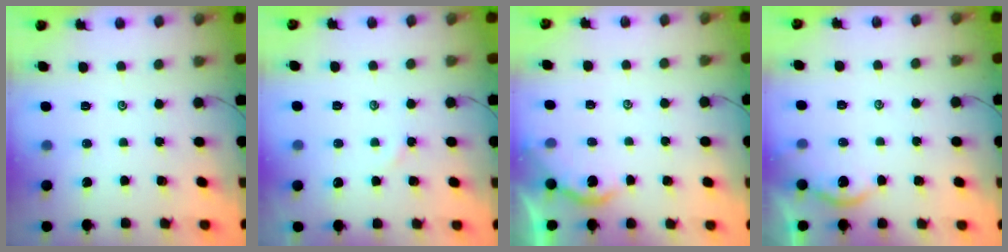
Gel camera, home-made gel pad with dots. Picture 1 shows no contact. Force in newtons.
{"total": 2.5, "press": 2.5, "slide": 0.4}
{"total": 1.8, "press": 1.8, "slide": 0.1}
{"total": 1.8, "press": 1.8, "slide": 0.3}